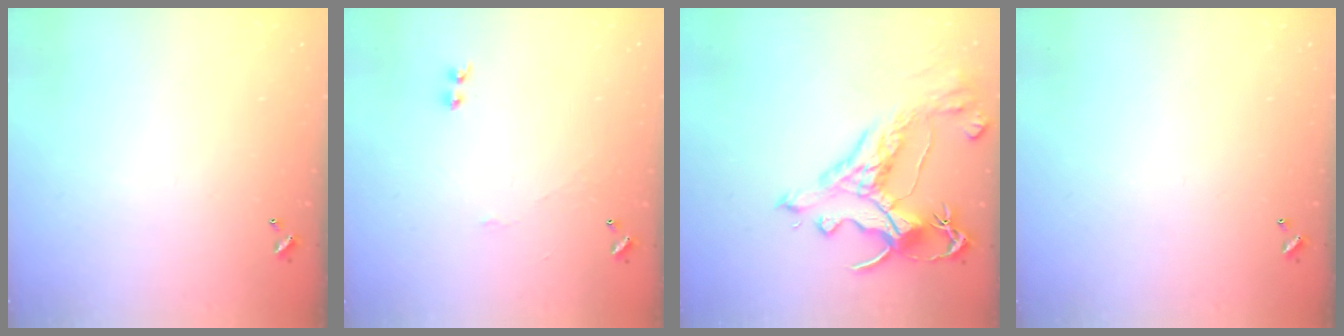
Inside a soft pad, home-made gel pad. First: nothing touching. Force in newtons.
{"total": 3.5, "press": 3.5, "slide": 0.4}
{"total": 7.5, "press": 7.3, "slide": 1.8}
{"total": 0.0}